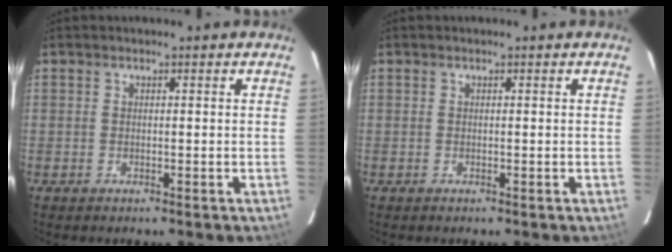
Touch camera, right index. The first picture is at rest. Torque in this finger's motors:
{"motor_torque": [0.00, 0.00, 0.00, 0.01]}